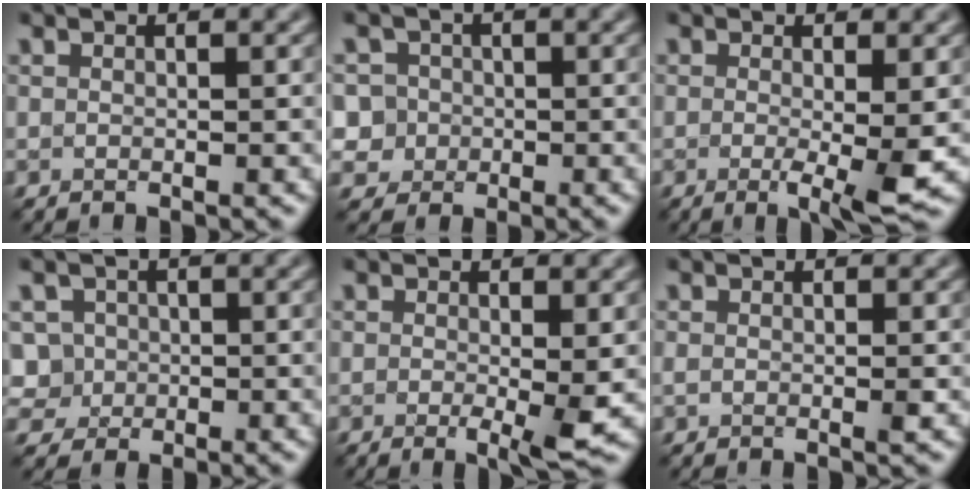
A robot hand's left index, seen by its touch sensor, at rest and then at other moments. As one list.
[{"total": 4.3, "force": [-0.1, 4.2, 0.7], "torque": [-0.006, 0.026, -0.014]}, {"total": 3.7, "force": [-0.5, 0.5, 3.6], "torque": [-0.054, -0.012, -0.005]}, {"total": 2.8, "force": [0.0, 2.8, 0.3], "torque": [-0.003, 0.014, 0.003]}, {"total": 2.7, "force": [-0.3, 0.2, 2.7], "torque": [-0.039, -0.012, -0.002]}, {"total": 0.7, "force": [-0.1, 0.1, 0.6], "torque": [-0.011, -0.002, -0.003]}]